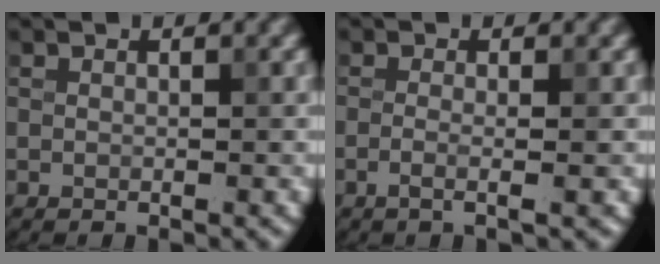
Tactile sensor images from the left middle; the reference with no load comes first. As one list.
[{"total": 2.0, "force": [-0.4, 0.6, 1.9], "torque": [-0.027, -0.001, -0.017]}]